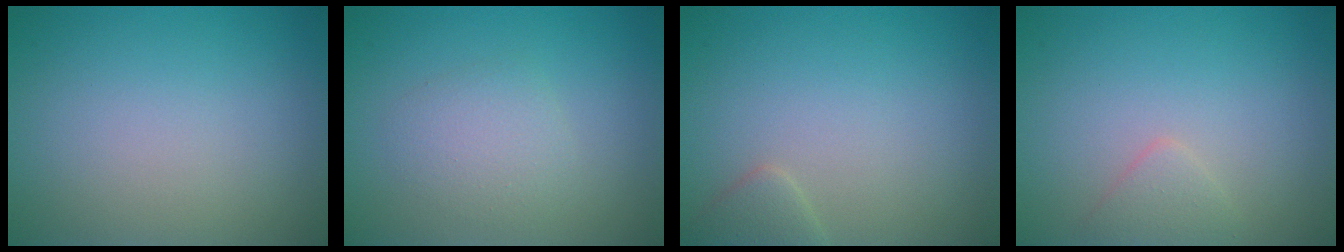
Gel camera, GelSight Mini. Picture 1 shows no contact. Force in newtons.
{"total": 2.3, "press": 2.3, "slide": 0.1}
{"total": 1.5, "press": 1.5, "slide": 0.1}
{"total": 1.3, "press": 1.3, "slide": 0.0}